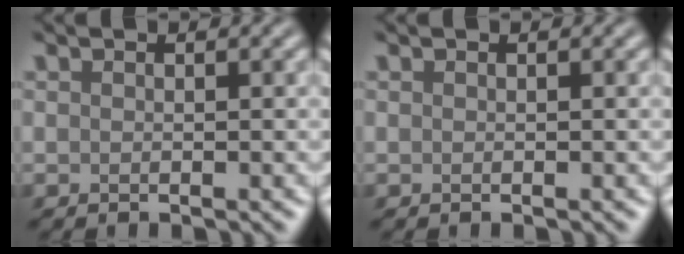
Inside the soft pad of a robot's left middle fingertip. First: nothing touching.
{"total": 0.0}